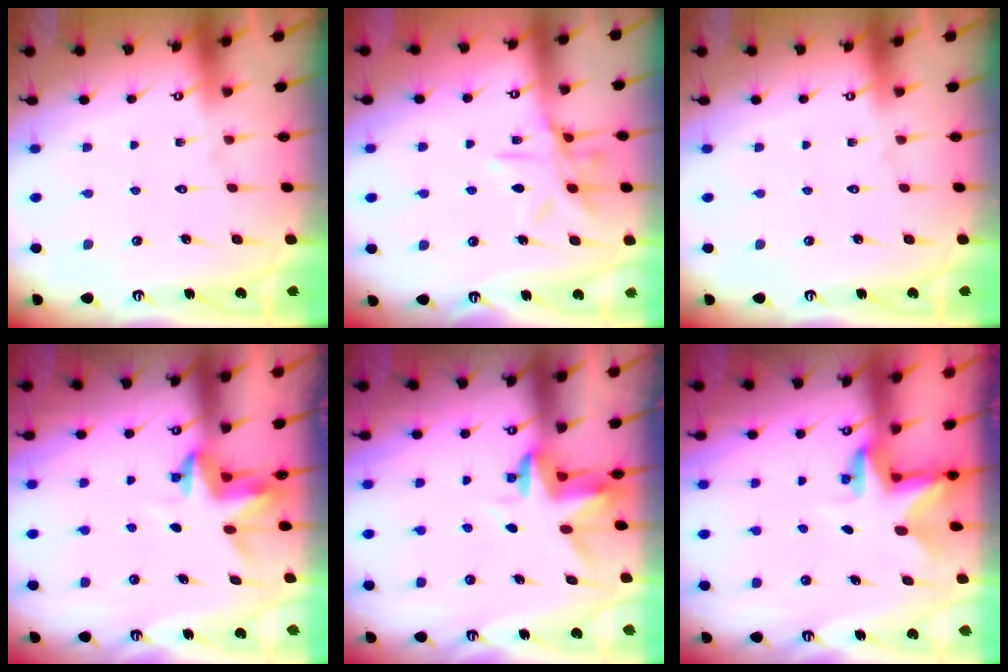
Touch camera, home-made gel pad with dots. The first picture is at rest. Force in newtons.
{"total": 10.9, "press": 10.9, "slide": 0.8}
{"total": 0.0}
{"total": 3.8, "press": 3.8, "slide": 0.3}
{"total": 3.5, "press": 3.5, "slide": 0.2}
{"total": 2.8, "press": 2.8, "slide": 0.1}